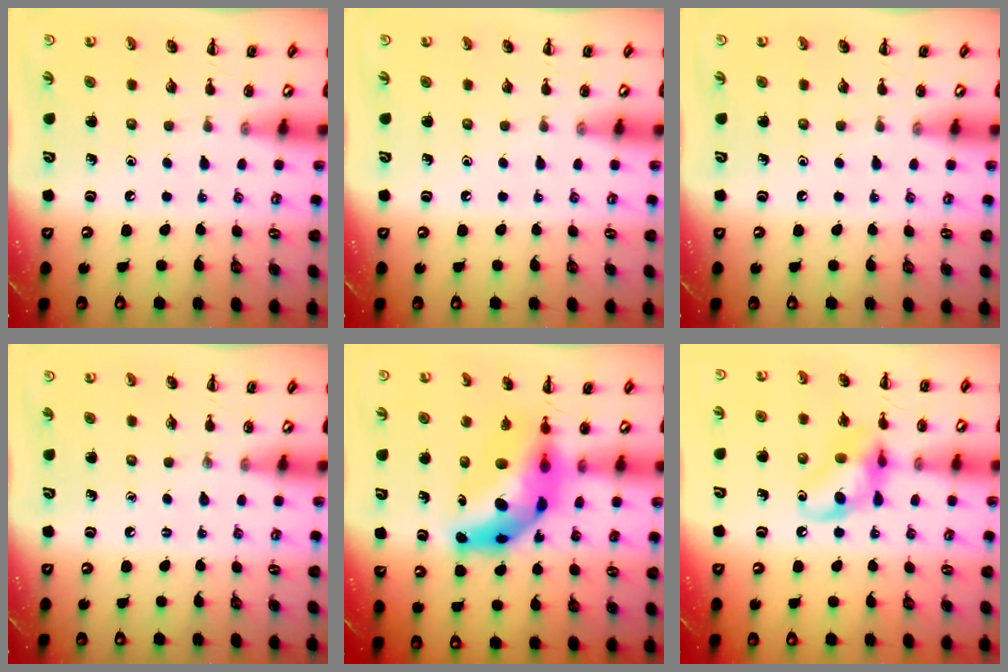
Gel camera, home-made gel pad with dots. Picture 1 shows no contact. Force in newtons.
{"total": 0.0}
{"total": 0.0}
{"total": 0.0}
{"total": 11.2, "press": 10.5, "slide": 3.8}
{"total": 13.1, "press": 13.0, "slide": 2.0}